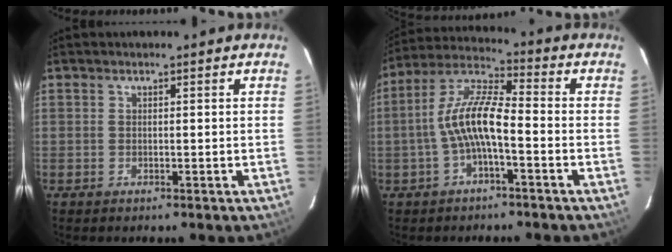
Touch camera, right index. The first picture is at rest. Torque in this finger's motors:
{"motor_torque": [0.61, -0.31, 0.74, 0.15]}